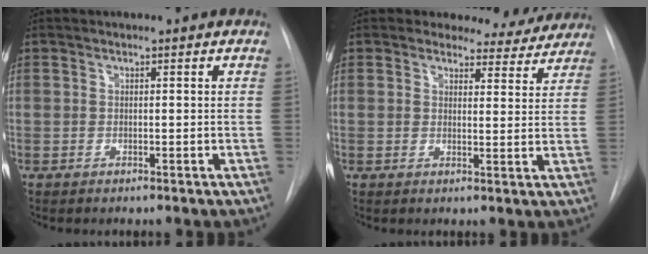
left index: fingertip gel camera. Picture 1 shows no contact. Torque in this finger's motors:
{"motor_torque": [0.74, -0.81, 0.07, -0.02]}